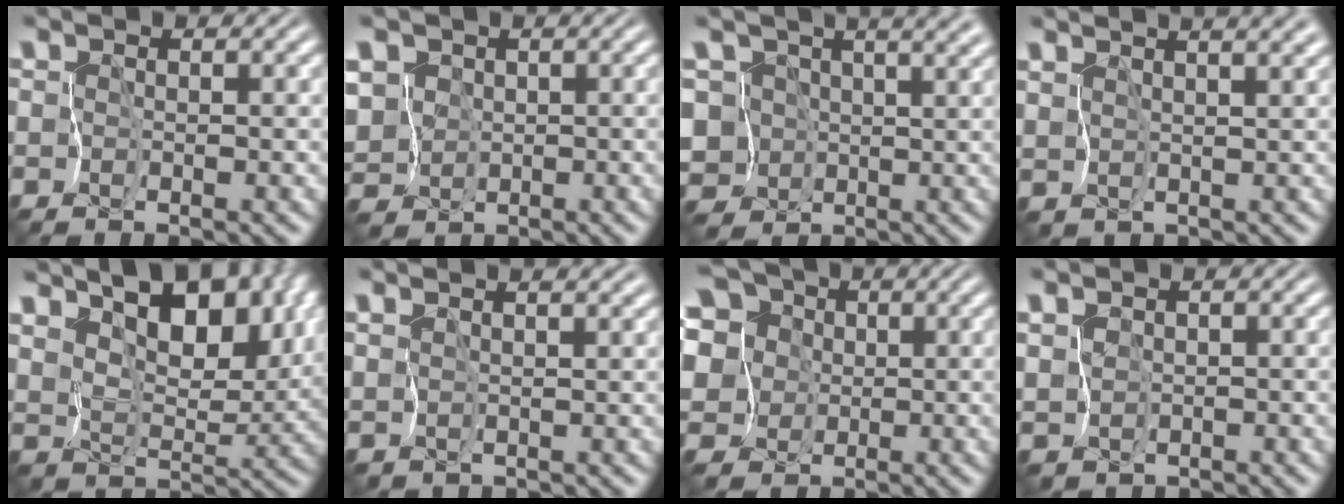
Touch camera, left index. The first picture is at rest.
{"total": 4.8, "force": [-0.5, 4.3, 2.1], "torque": [-0.058, 0.015, -0.028]}
{"total": 7.4, "force": [1.1, 5.5, 4.7], "torque": [-0.094, 0.016, 0.010]}
{"total": 6.2, "force": [4.3, 2.3, 3.8], "torque": [-0.060, 0.034, 0.055]}
{"total": 9.4, "force": [5.2, 4.6, 6.3], "torque": [-0.117, 0.004, 0.085]}
{"total": 2.6, "force": [2.1, 0.7, 1.3], "torque": [-0.036, 0.013, 0.034]}
{"total": 12.4, "force": [2.6, 10.5, 6.1], "torque": [-0.171, 0.043, 0.017]}
{"total": 0.9, "force": [0.3, 0.9, 0.1], "torque": [-0.018, -0.001, 0.015]}